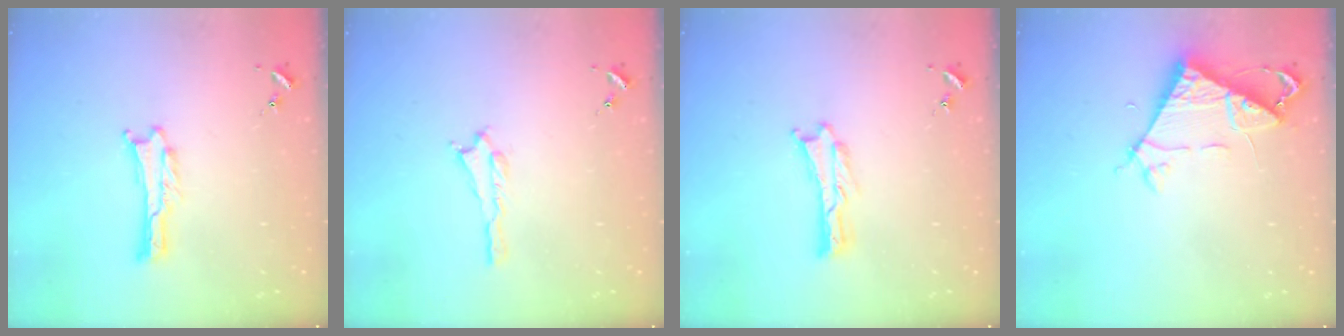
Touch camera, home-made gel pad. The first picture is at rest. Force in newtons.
{"total": 0.6, "press": 0.6, "slide": 0.2}
{"total": 0.0}
{"total": 7.1, "press": 7.0, "slide": 0.5}